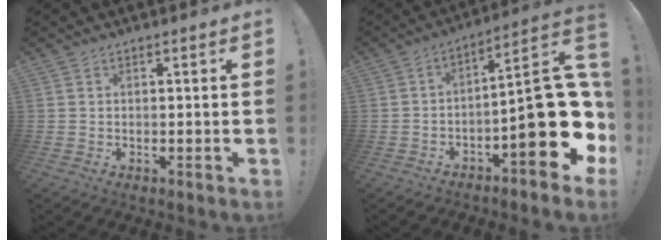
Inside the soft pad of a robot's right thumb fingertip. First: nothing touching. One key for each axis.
{"total": 20.1, "fx": -4.4, "fy": 6.5, "fz": 18.5, "tx": -0.258, "ty": 0.025, "tz": -0.060}